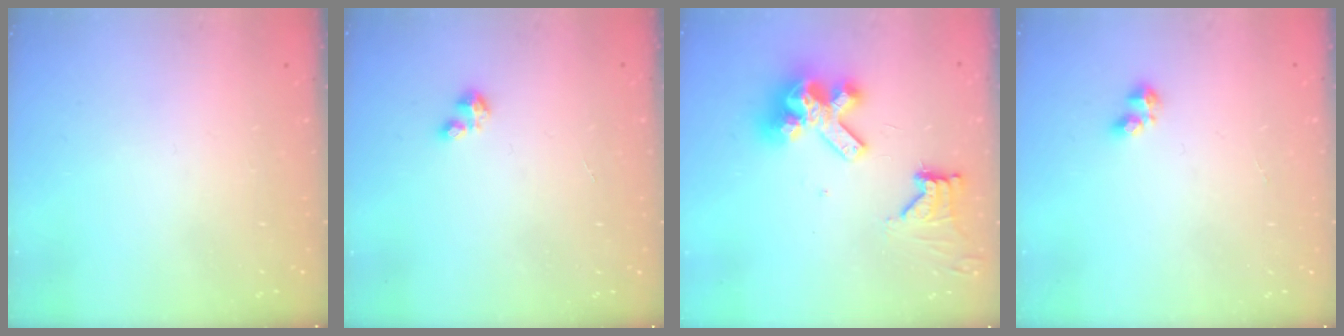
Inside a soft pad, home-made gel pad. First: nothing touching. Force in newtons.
{"total": 1.7, "press": 1.6, "slide": 0.3}
{"total": 13.0, "press": 12.9, "slide": 1.5}
{"total": 3.1, "press": 3.0, "slide": 1.0}